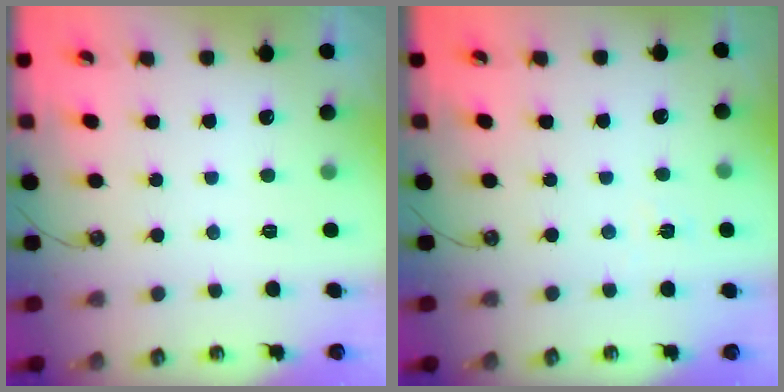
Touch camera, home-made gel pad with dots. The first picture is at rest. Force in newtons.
{"total": 2.6, "press": 2.6, "slide": 0.2}